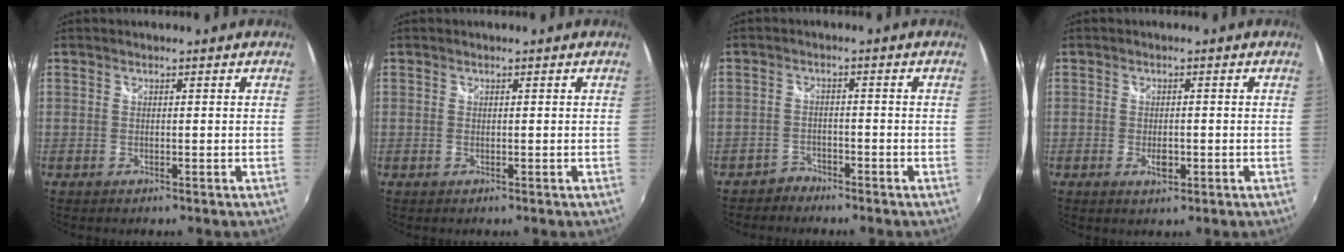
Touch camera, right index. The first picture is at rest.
{"total": 0.0}
{"total": 2.8, "force": [-2.4, 1.4, -0.3], "torque": [-0.001, 0.006, -0.048]}
{"total": 2.5, "force": [-0.9, 1.2, 2.0], "torque": [-0.036, -0.002, -0.013]}